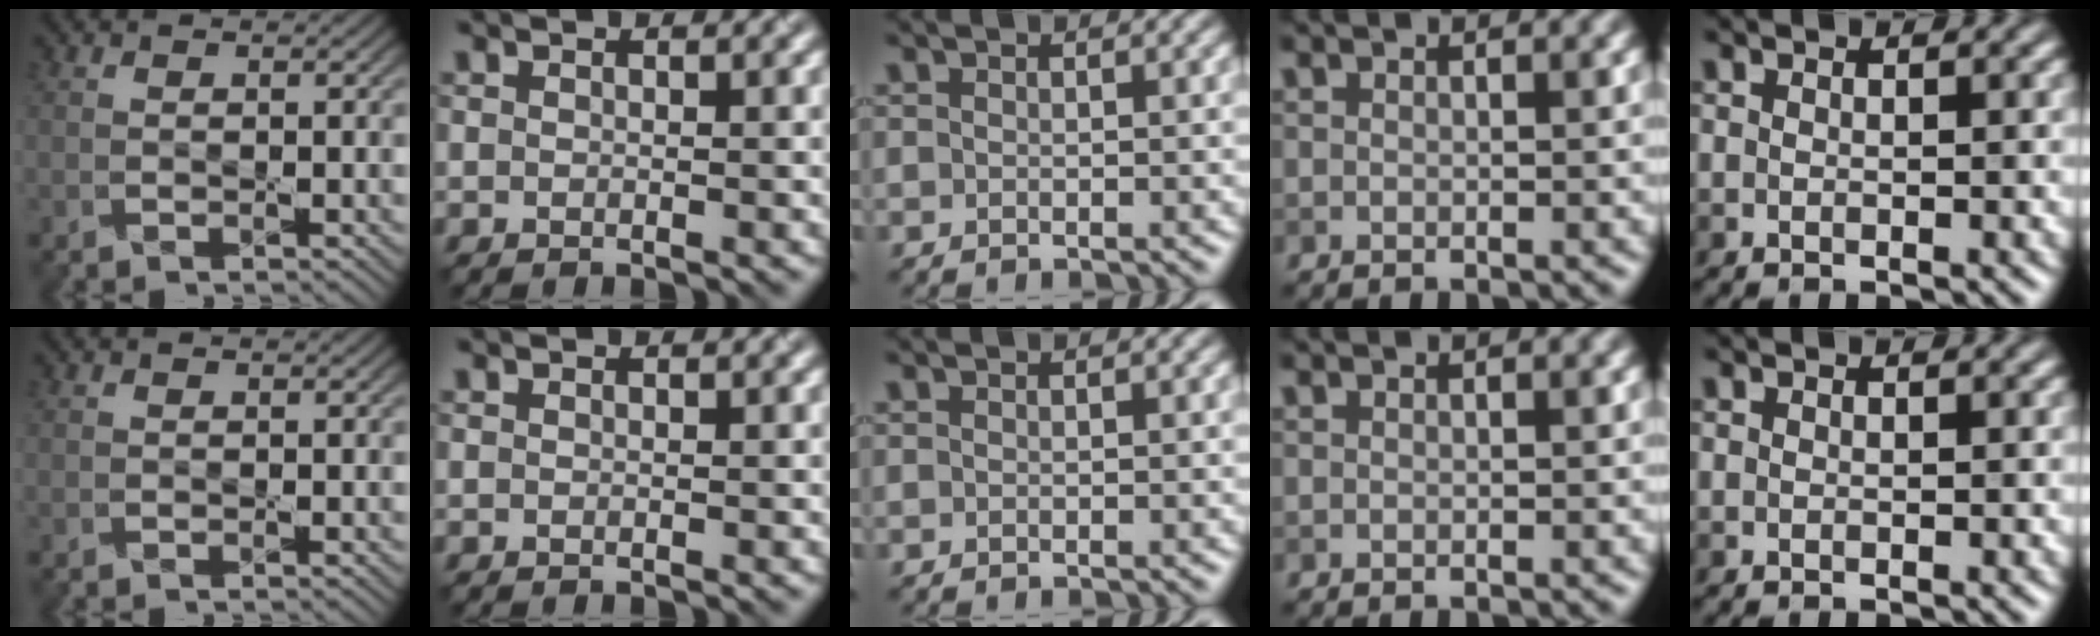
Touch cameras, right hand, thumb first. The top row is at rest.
{}